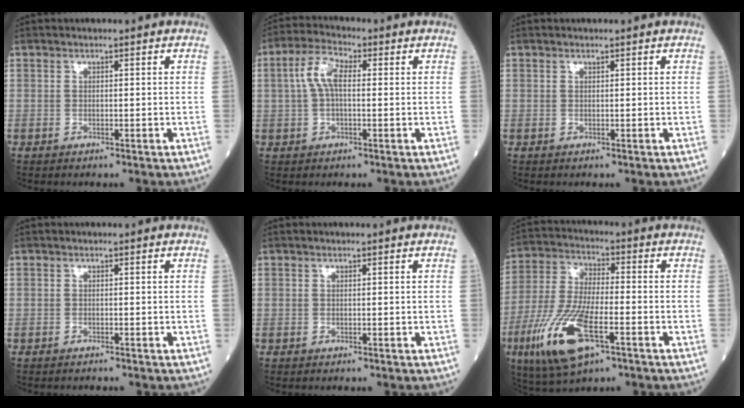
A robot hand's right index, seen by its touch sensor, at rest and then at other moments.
{"total": 5.6, "force": [0.8, 2.3, 5.0], "torque": [-0.112, 0.022, 0.013]}
{"total": 0.0}
{"total": 0.6, "force": [-0.5, 0.0, 0.1], "torque": [-0.007, -0.003, -0.011]}
{"total": 0.0}
{"total": 14.3, "force": [-6.2, 4.1, 12.2], "torque": [-0.263, -0.021, -0.112]}